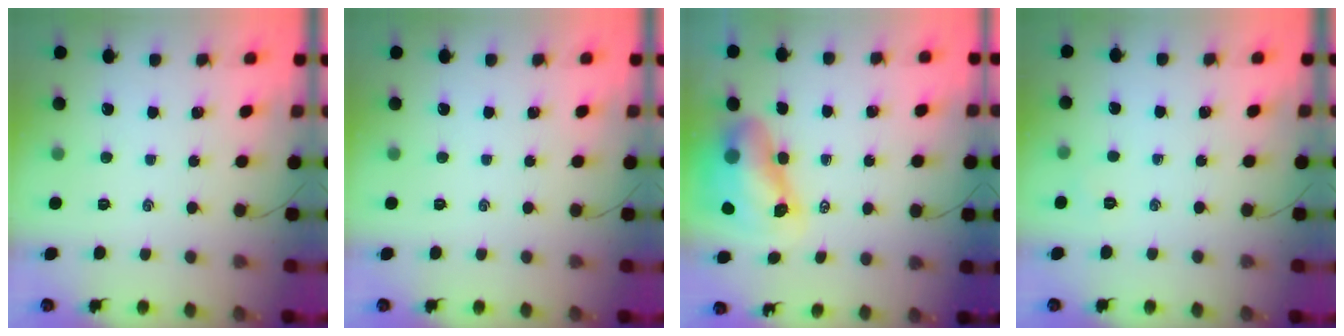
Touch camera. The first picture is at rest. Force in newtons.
{"total": 0.0}
{"total": 11.3, "press": 10.8, "slide": 3.3}
{"total": 3.4, "press": 3.3, "slide": 1.1}